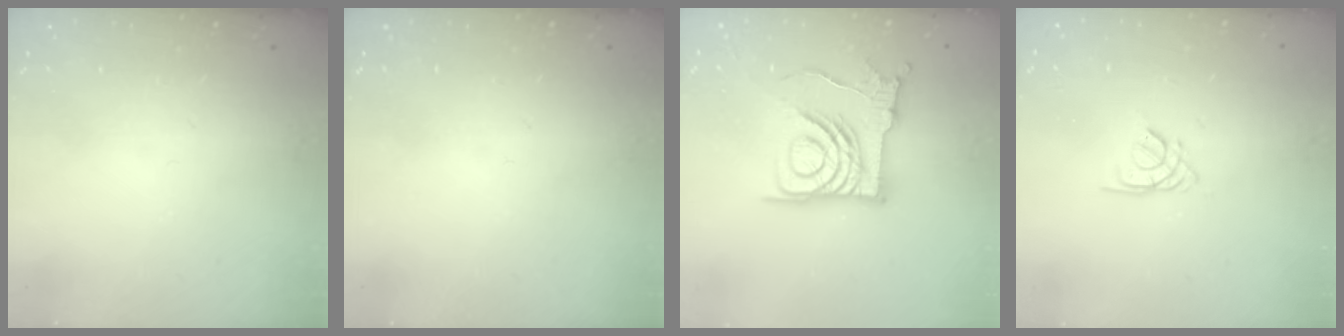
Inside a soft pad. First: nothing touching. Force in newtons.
{"total": 0.0}
{"total": 16.6, "press": 16.5, "slide": 1.8}
{"total": 2.1, "press": 2.1, "slide": 0.4}